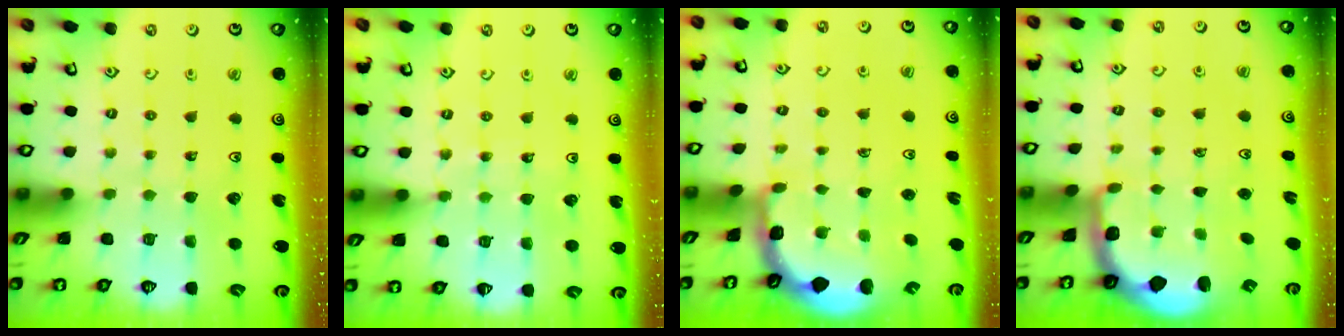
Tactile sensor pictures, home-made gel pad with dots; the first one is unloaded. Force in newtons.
{"total": 6.8, "press": 6.8, "slide": 0.7}
{"total": 2.1, "press": 2.1, "slide": 0.4}
{"total": 1.0, "press": 0.9, "slide": 0.2}